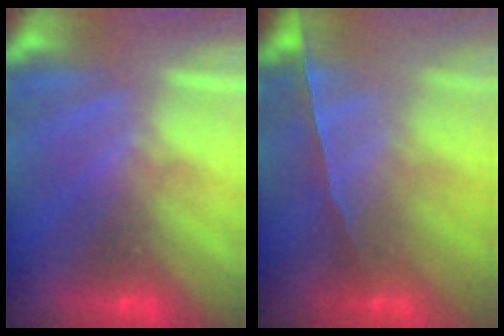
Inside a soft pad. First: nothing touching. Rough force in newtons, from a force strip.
{"total": 1.5}